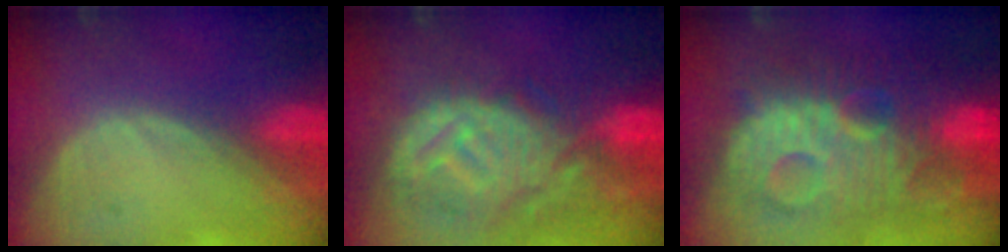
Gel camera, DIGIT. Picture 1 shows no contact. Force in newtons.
{"total": 12.4, "press": 11.1, "slide": 5.7}
{"total": 13.6, "press": 13.6, "slide": 1.1}